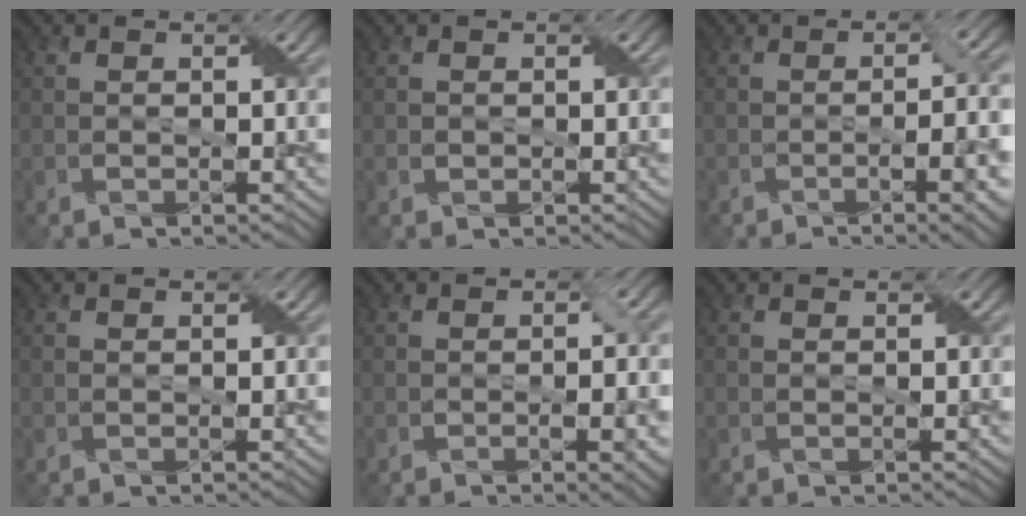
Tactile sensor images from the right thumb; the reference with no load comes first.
{"total": 0.6, "force": [0.0, 0.6, 0.1], "torque": [-0.007, -0.003, 0.000]}
{"total": 7.6, "force": [-2.5, 1.6, 6.9], "torque": [-0.099, -0.007, -0.034]}
{"total": 0.0}
{"total": 4.0, "force": [-1.2, 0.9, 3.7], "torque": [-0.056, -0.004, -0.014]}
{"total": 0.0}